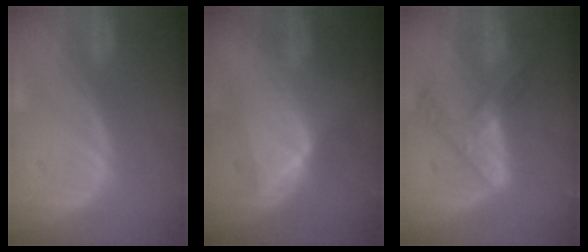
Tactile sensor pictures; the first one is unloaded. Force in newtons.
{"total": 6.9, "press": 6.9, "slide": 0.2}
{"total": 7.0, "press": 5.9, "slide": 3.7}